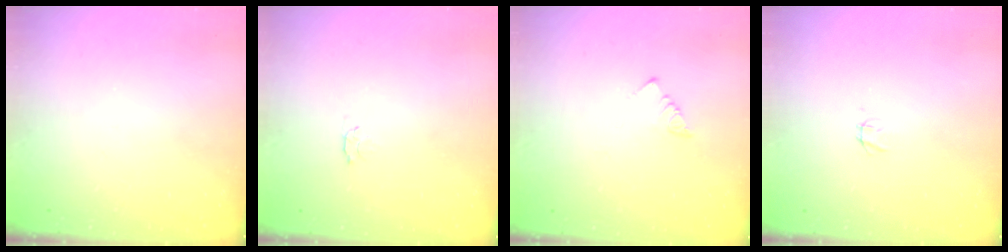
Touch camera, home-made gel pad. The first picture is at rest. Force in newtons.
{"total": 2.8, "press": 2.7, "slide": 0.5}
{"total": 3.0, "press": 3.0, "slide": 0.2}
{"total": 1.8, "press": 1.8, "slide": 0.1}